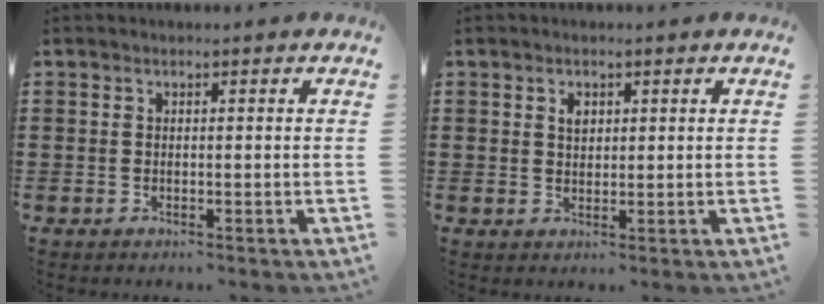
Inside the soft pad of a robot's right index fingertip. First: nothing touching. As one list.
[{"total": 1.8, "force": [0.8, 1.3, 1.1], "torque": [-0.025, 0.006, 0.015]}]